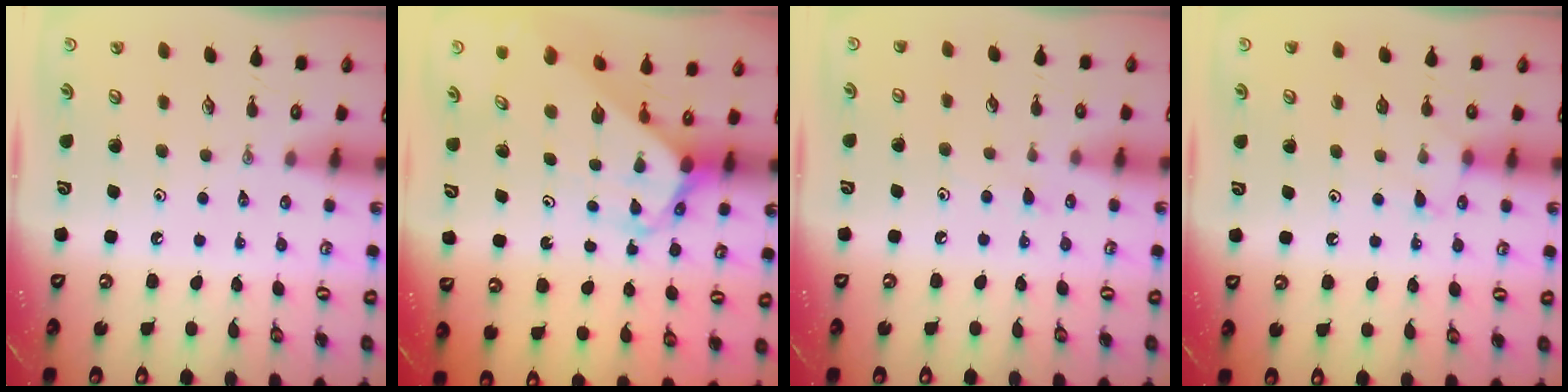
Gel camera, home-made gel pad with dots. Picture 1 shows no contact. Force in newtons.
{"total": 3.0, "press": 3.0, "slide": 0.1}
{"total": 6.0, "press": 6.0, "slide": 0.6}
{"total": 7.0, "press": 7.0, "slide": 0.6}